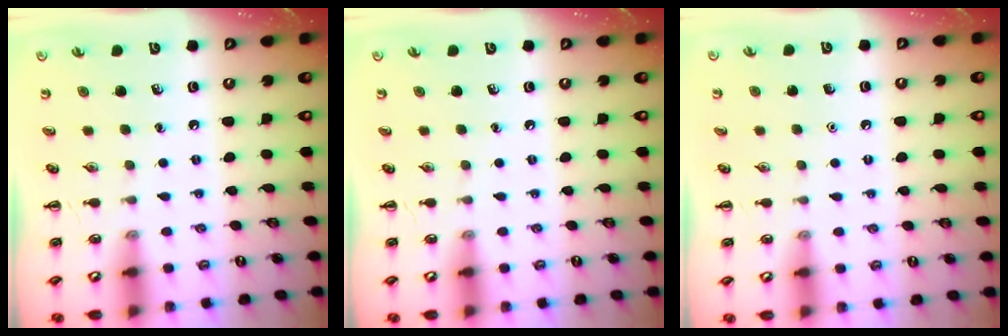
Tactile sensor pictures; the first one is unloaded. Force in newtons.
{"total": 0.0}
{"total": 1.6, "press": 1.6, "slide": 0.1}